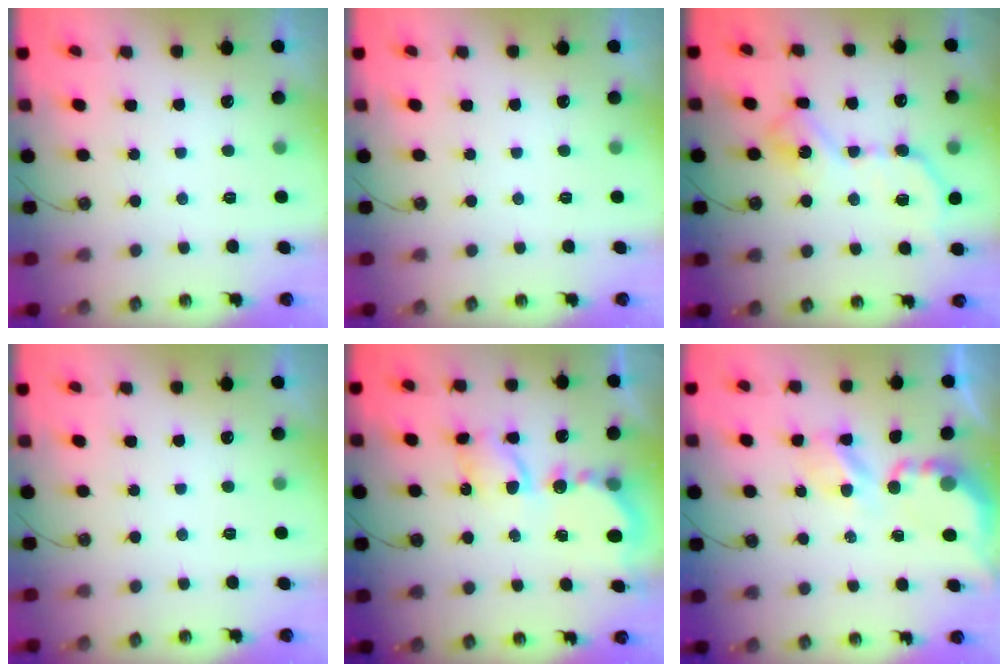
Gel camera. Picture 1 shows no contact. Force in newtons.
{"total": 0.0}
{"total": 12.6, "press": 12.6, "slide": 0.4}
{"total": 0.0}
{"total": 6.5, "press": 6.5, "slide": 0.6}
{"total": 4.7, "press": 4.7, "slide": 0.2}